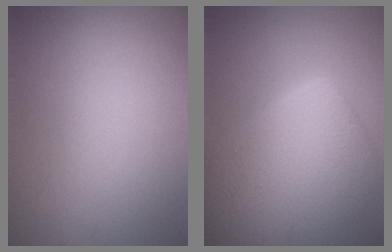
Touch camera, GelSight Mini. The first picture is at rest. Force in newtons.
{"total": 12.7, "press": 12.7, "slide": 0.6}